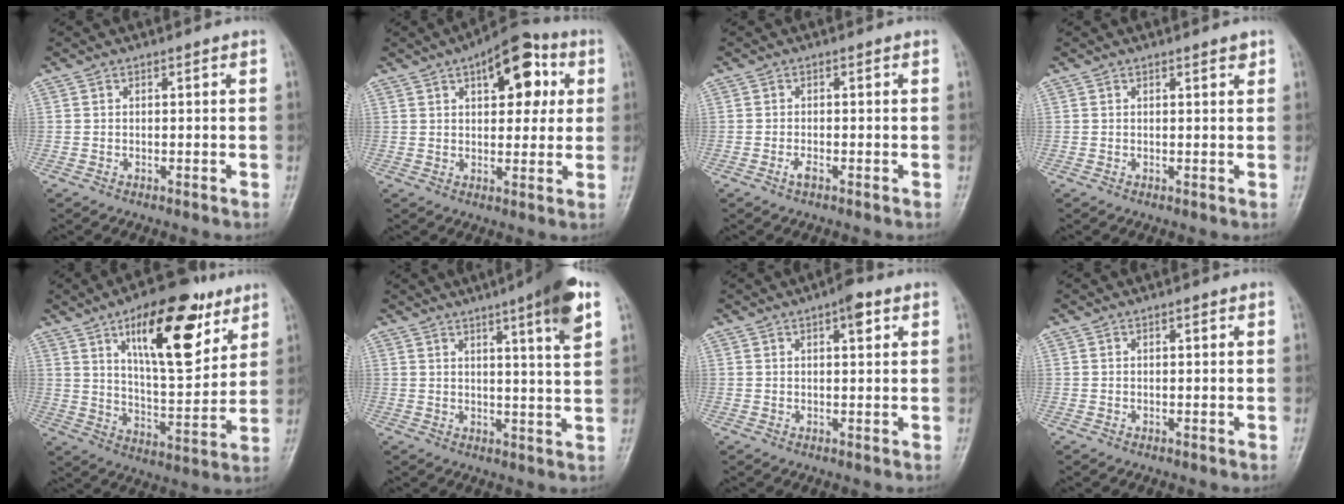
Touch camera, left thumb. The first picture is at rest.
{"total": 12.8, "force": [4.6, 6.6, 10.0], "torque": [-0.094, 0.006, 0.057]}
{"total": 1.5, "force": [-0.8, 0.6, 1.1], "torque": [-0.023, 0.004, -0.016]}
{"total": 1.1, "force": [0.8, 0.3, 0.8], "torque": [-0.010, -0.004, 0.011]}
{"total": 19.8, "force": [10.1, 7.8, 15.2], "torque": [-0.193, -0.043, 0.163]}
{"total": 10.4, "force": [5.4, 0.9, 8.8], "torque": [-0.118, -0.021, 0.071]}
{"total": 3.9, "force": [1.9, 1.4, 3.1], "torque": [-0.036, -0.001, 0.022]}
{"total": 0.8, "force": [0.3, 0.3, 0.7], "torque": [-0.010, 0.001, 0.004]}